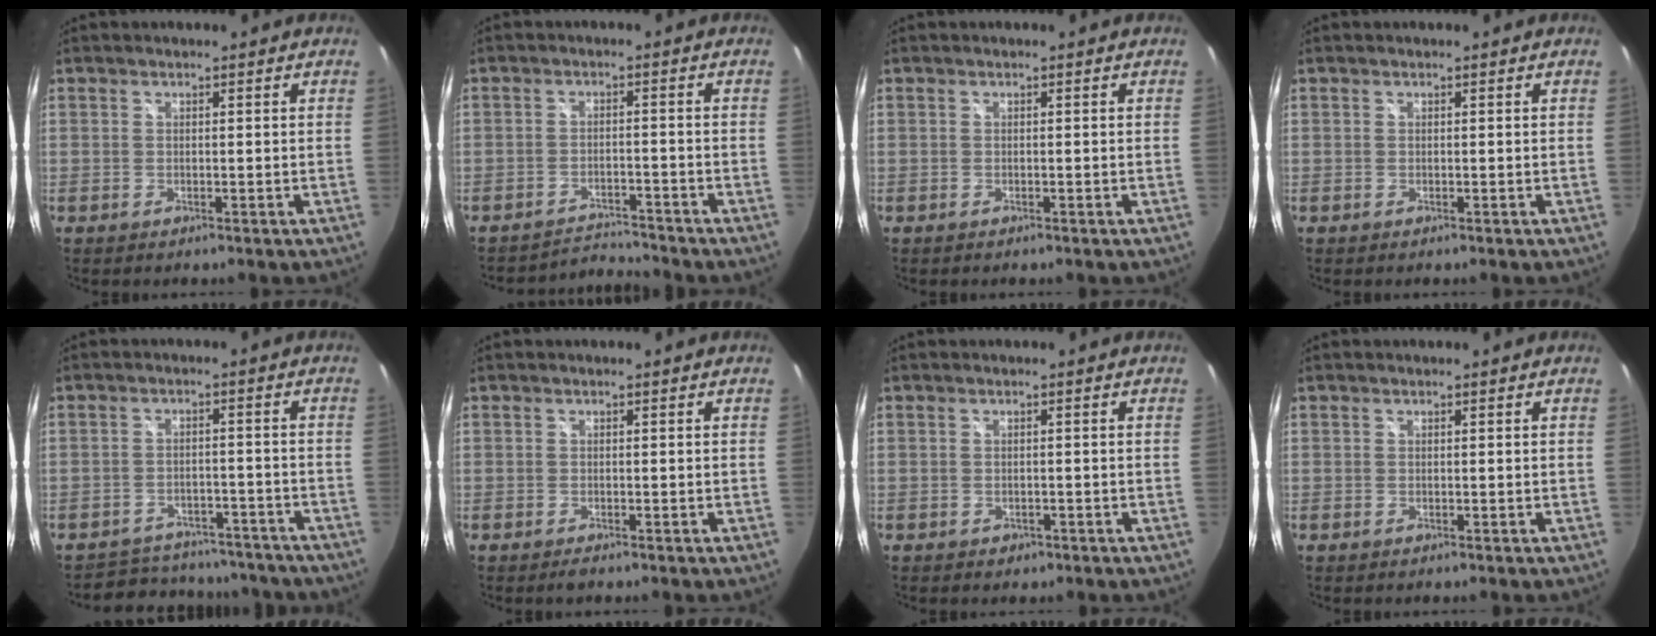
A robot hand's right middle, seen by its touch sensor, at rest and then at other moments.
{"total": 4.9, "force": [-4.8, -0.6, -0.9], "torque": [-0.002, 0.010, -0.082]}
{"total": 0.0}
{"total": 0.0}
{"total": 15.7, "force": [-13.6, 6.6, 4.4], "torque": [-0.096, 0.025, -0.163]}
{"total": 1.0, "force": [-0.8, 0.2, 0.5], "torque": [-0.009, -0.005, -0.015]}
{"total": 1.5, "force": [-0.8, 1.1, 0.6], "torque": [-0.011, -0.002, -0.008]}
{"total": 0.0}